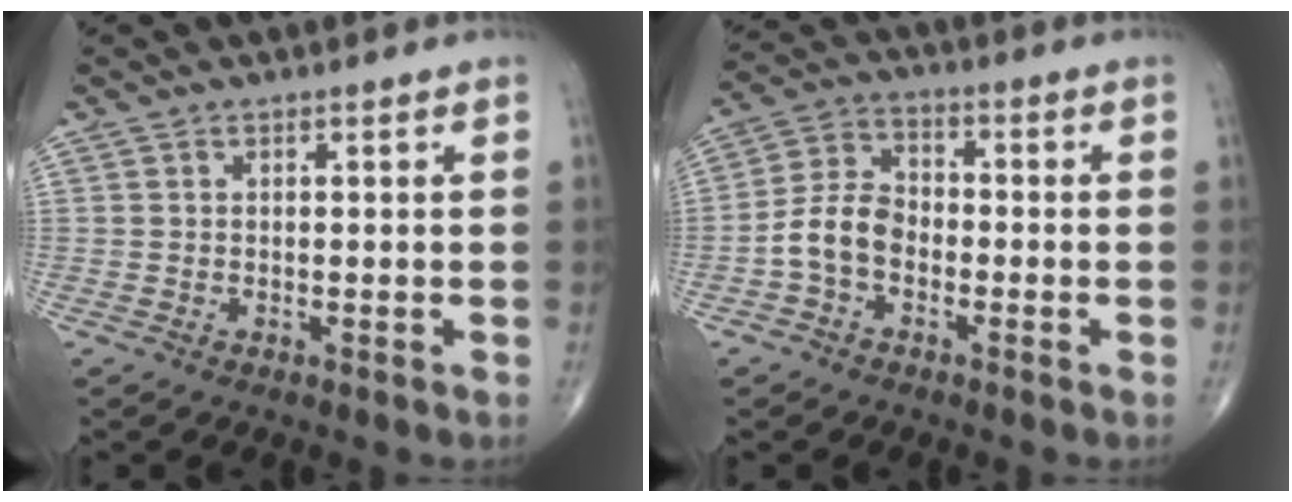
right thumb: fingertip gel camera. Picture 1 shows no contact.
{"total": 7.8, "force": [-2.5, 5.4, 5.1], "torque": [-0.090, 0.033, -0.060]}